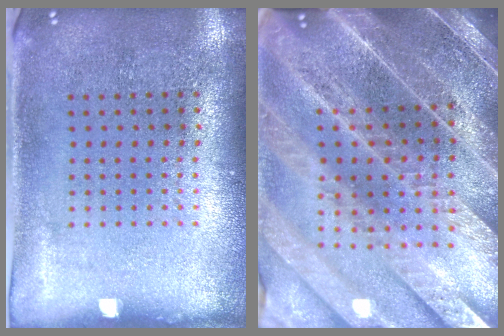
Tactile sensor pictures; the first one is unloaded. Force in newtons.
{"total": 4.4, "press": 4.0, "slide": 2.0}